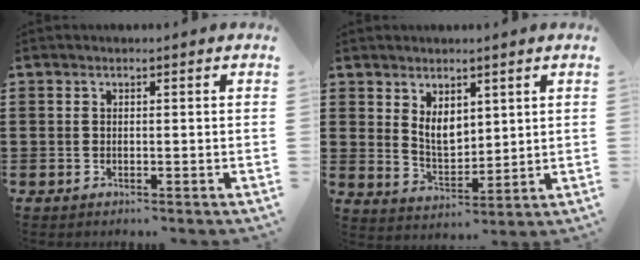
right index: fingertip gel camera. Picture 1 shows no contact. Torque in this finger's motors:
{"motor_torque": [0.21, 0.02, 0.17, 0.06]}